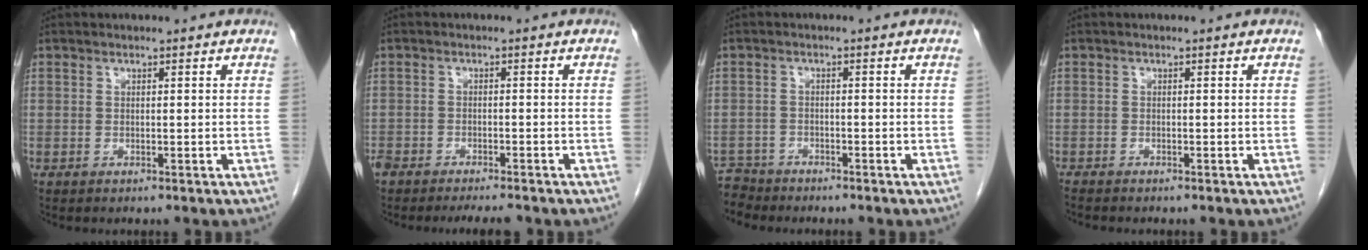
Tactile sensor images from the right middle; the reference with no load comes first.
{"total": 6.3, "force": [-5.5, 1.6, 2.7], "torque": [-0.045, -0.006, -0.087]}
{"total": 3.6, "force": [-3.4, 0.8, -1.0], "torque": [0.019, -0.009, -0.065]}
{"total": 1.8, "force": [-1.7, 0.1, 0.8], "torque": [-0.017, -0.006, -0.025]}